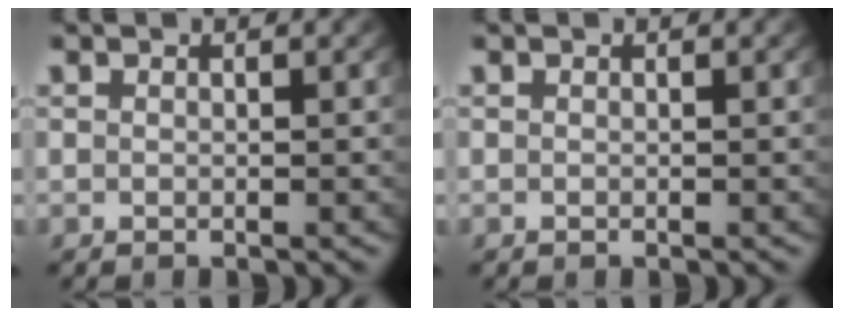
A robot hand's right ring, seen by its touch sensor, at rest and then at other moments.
{"total": 0.0}